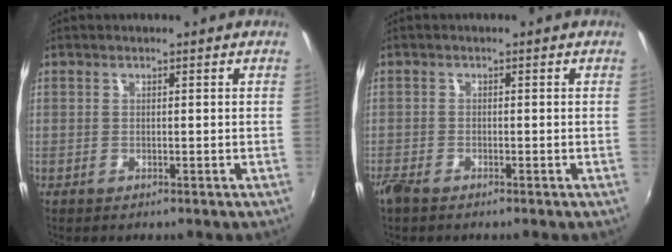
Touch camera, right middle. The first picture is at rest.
{"total": 2.5, "force": [-2.1, 0.7, 1.2], "torque": [-0.030, -0.009, -0.043]}